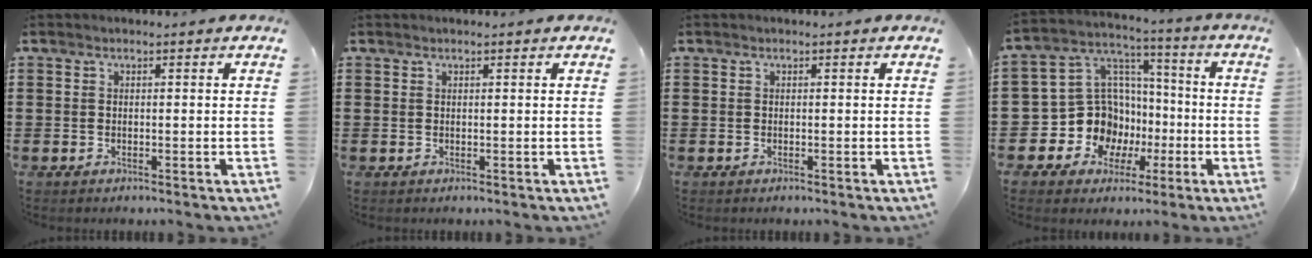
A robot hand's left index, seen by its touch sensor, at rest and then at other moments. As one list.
[{"total": 0.0}, {"total": 0.0}, {"total": 11.9, "force": [-2.8, 10.9, 3.7], "torque": [-0.115, -0.005, -0.039]}]